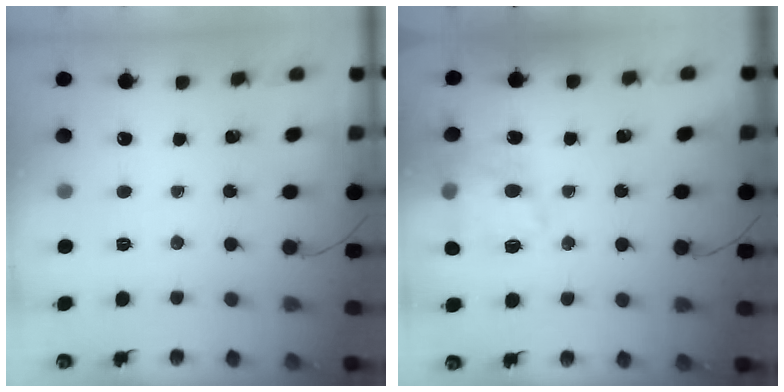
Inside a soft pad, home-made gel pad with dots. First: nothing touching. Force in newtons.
{"total": 16.4, "press": 16.1, "slide": 2.7}